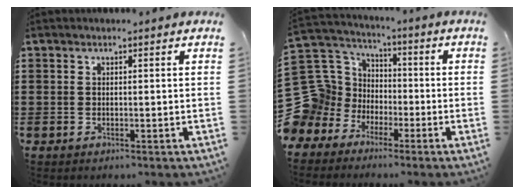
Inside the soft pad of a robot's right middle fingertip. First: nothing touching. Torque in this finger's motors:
{"motor_torque": [2.14, 0.00, -0.02, -0.01]}